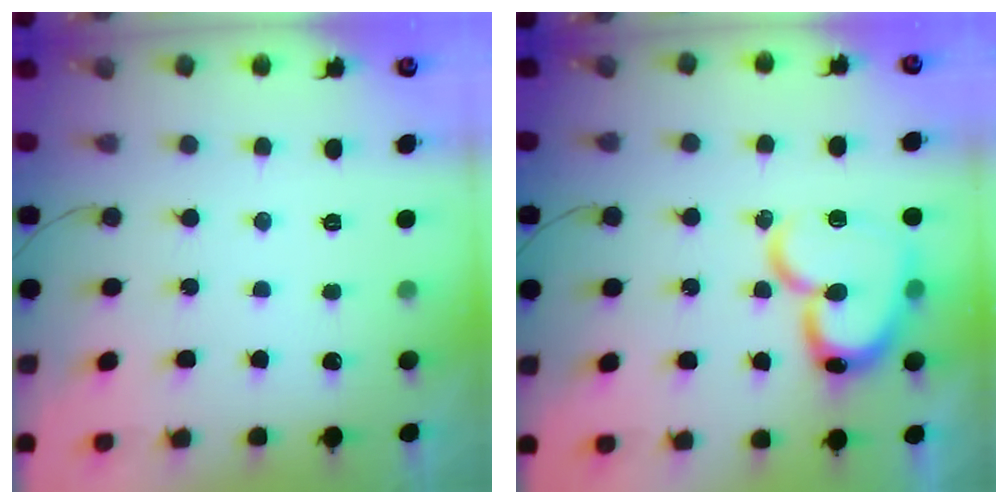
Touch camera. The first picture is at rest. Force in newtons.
{"total": 19.2, "press": 19.1, "slide": 2.0}